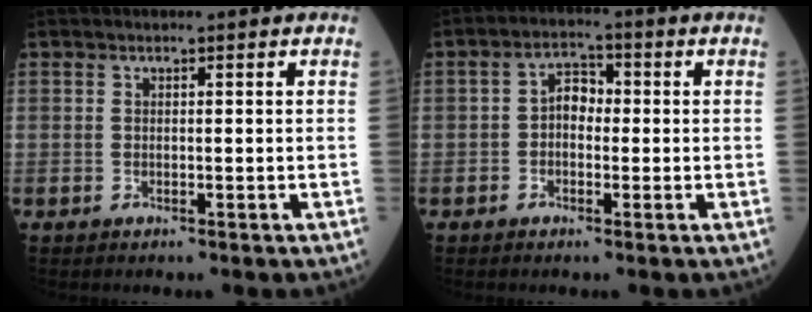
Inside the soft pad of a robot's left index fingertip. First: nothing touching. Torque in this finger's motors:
{"motor_torque": [-0.13, -0.03, 0.07, 0.02]}